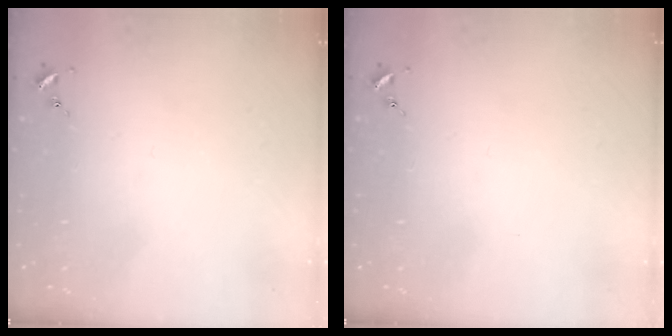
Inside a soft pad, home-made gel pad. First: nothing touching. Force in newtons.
{"total": 0.0}